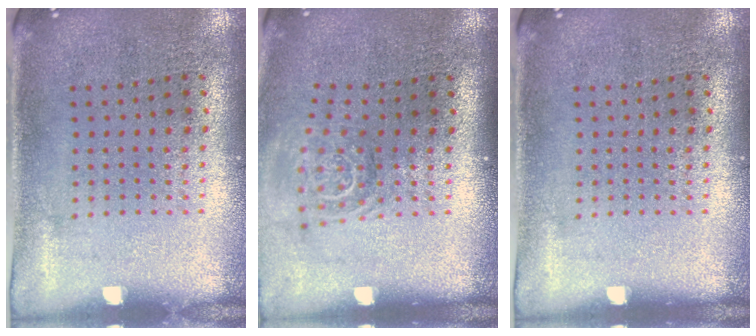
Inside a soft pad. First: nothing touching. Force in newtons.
{"total": 1.6, "press": 1.1, "slide": 1.1}
{"total": 0.0}